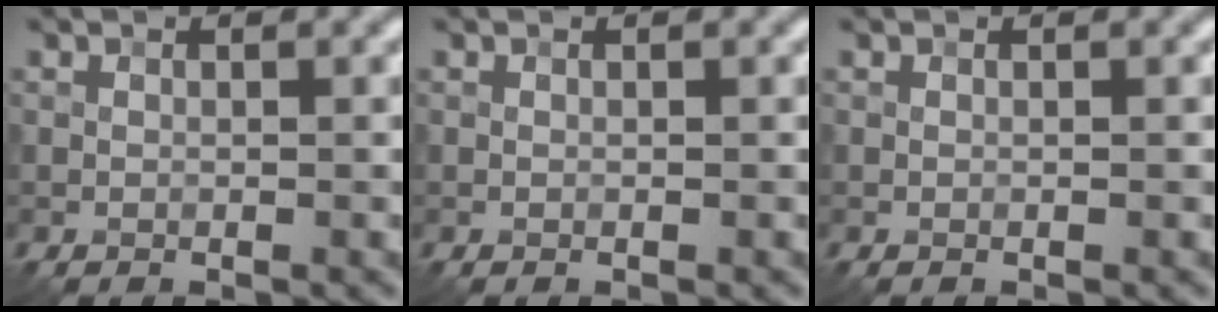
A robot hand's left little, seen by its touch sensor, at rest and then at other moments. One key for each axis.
{"total": 0.0}
{"total": 0.0}